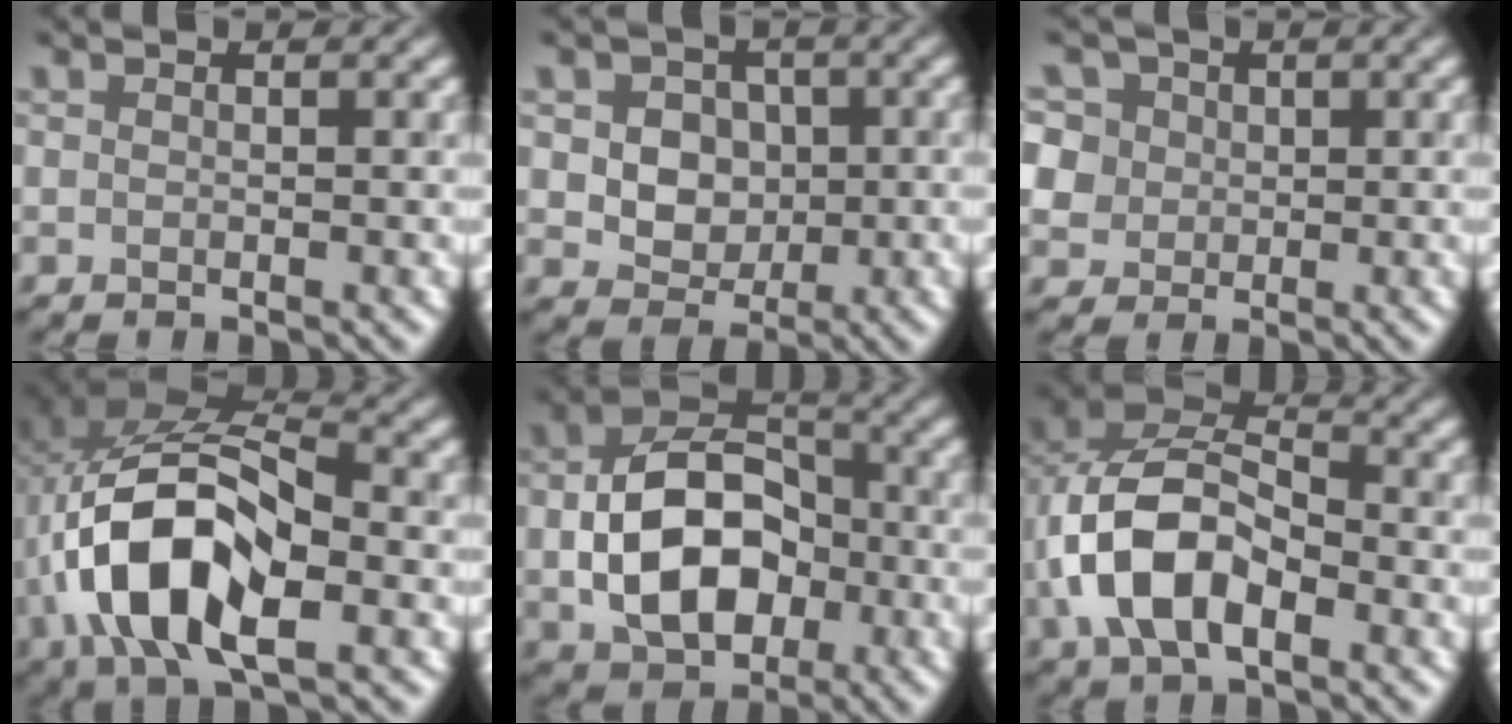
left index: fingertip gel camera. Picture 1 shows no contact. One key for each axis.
{"total": 5.2, "fx": 0.7, "fy": 4.3, "fz": 2.8, "tx": -0.039, "ty": 0.012, "tz": 0.007}
{"total": 8.4, "fx": 3.7, "fy": 6.6, "fz": 3.7, "tx": -0.072, "ty": 0.030, "tz": 0.037}
{"total": 12.1, "fx": -2.8, "fy": 6.0, "fz": 10.1, "tx": -0.205, "ty": 0.009, "tz": -0.060}
{"total": 9.6, "fx": -1.3, "fy": 6.5, "fz": 6.9, "tx": -0.130, "ty": 0.005, "tz": -0.020}
{"total": 9.2, "fx": -2.2, "fy": 5.5, "fz": 7.1, "tx": -0.146, "ty": 0.014, "tz": -0.051}